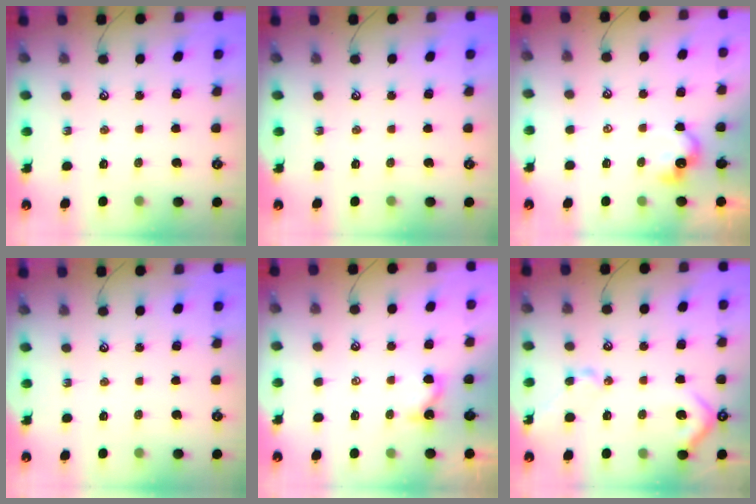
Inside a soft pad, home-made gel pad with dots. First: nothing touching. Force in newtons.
{"total": 0.0}
{"total": 1.9, "press": 1.9, "slide": 0.4}
{"total": 0.0}
{"total": 2.1, "press": 2.1, "slide": 0.2}
{"total": 6.8, "press": 6.8, "slide": 1.1}